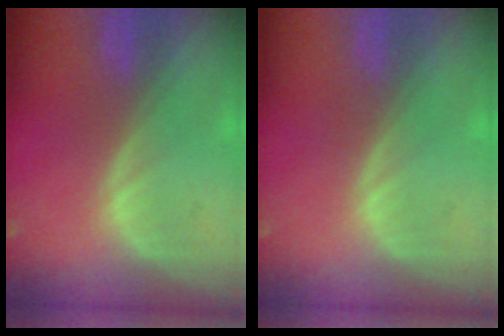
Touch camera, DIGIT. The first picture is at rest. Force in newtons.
{"total": 0.0}